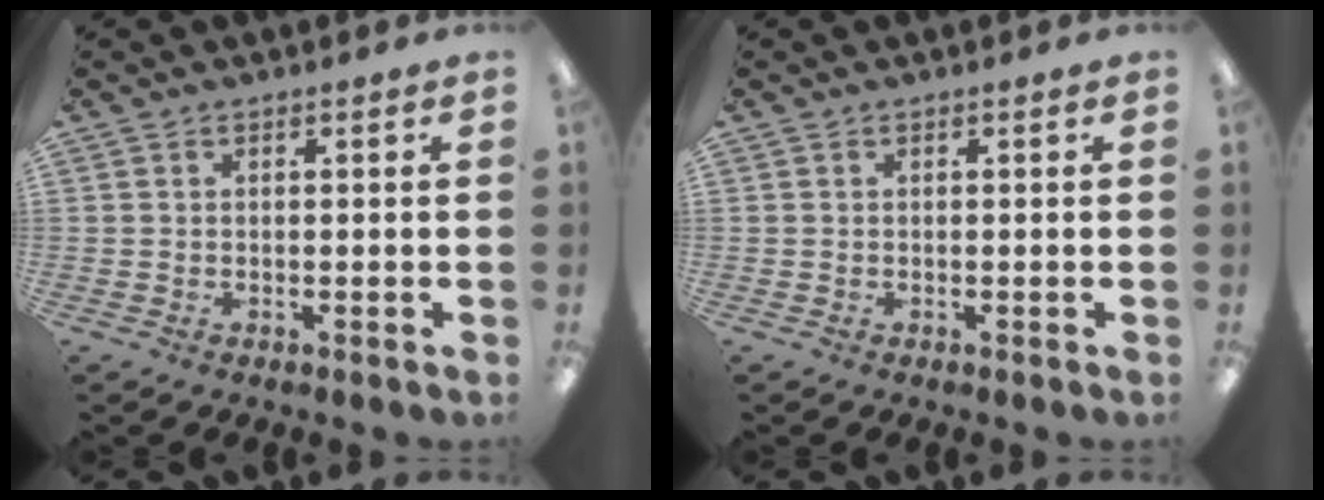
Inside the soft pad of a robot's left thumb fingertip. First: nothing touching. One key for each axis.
{"total": 0.0}